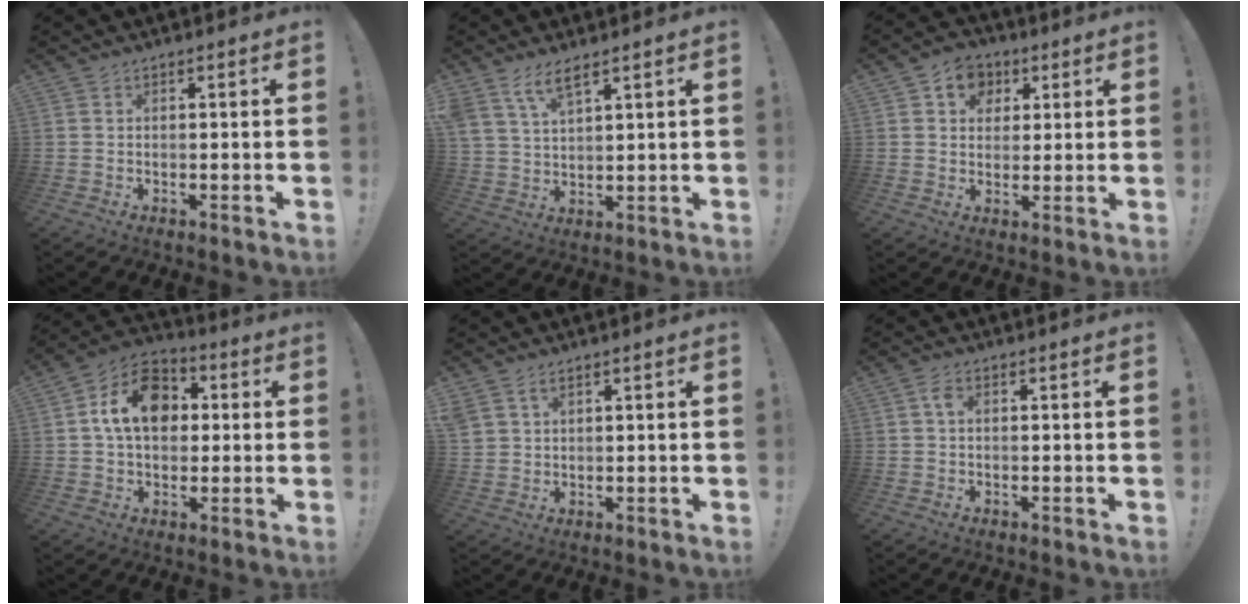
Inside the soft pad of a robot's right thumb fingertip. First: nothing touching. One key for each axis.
{"total": 7.1, "fx": 5.2, "fy": 2.6, "fz": 4.1, "tx": -0.086, "ty": -0.015, "tz": 0.099}
{"total": 8.1, "fx": 3.0, "fy": 7.1, "fz": 2.7, "tx": -0.039, "ty": -0.013, "tz": 0.060}
{"total": 14.9, "fx": 3.5, "fy": 10.8, "fz": 9.6, "tx": -0.142, "ty": 0.006, "tz": 0.069}
{"total": 3.1, "fx": 2.0, "fy": 2.0, "fz": 1.2, "tx": -0.024, "ty": -0.006, "tz": 0.039}
{"total": 2.0, "fx": 0.2, "fy": 1.0, "fz": 1.7, "tx": -0.040, "ty": 0.009, "tz": 0.003}